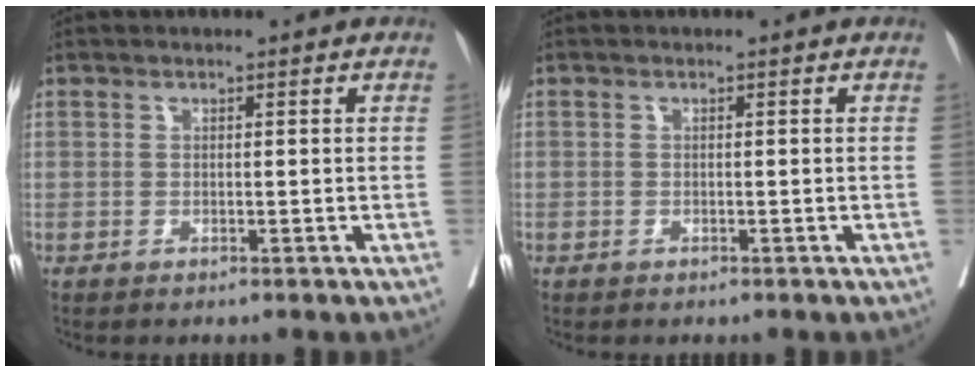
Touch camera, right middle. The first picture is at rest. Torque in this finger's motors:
{"motor_torque": [0.82, -1.32, -0.20, -0.21]}